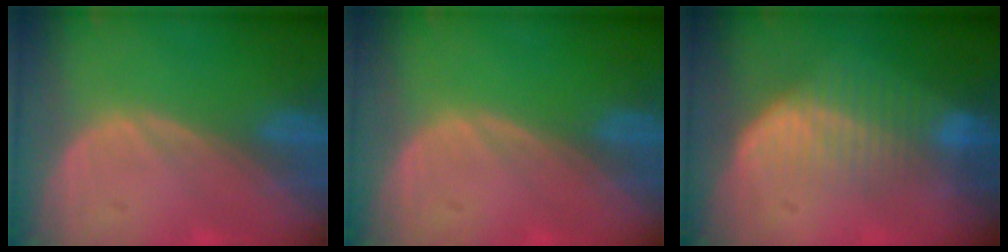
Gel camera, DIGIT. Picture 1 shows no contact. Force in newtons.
{"total": 0.0}
{"total": 7.1, "press": 6.6, "slide": 2.6}